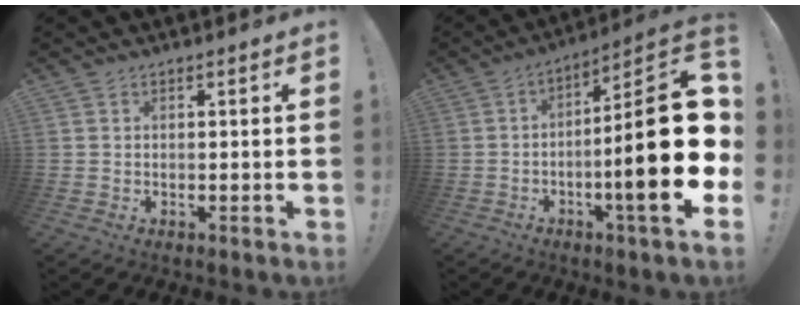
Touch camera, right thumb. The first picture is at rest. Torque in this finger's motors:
{"motor_torque": [0.44, 1.11, 2.29, -0.48, 0.39]}